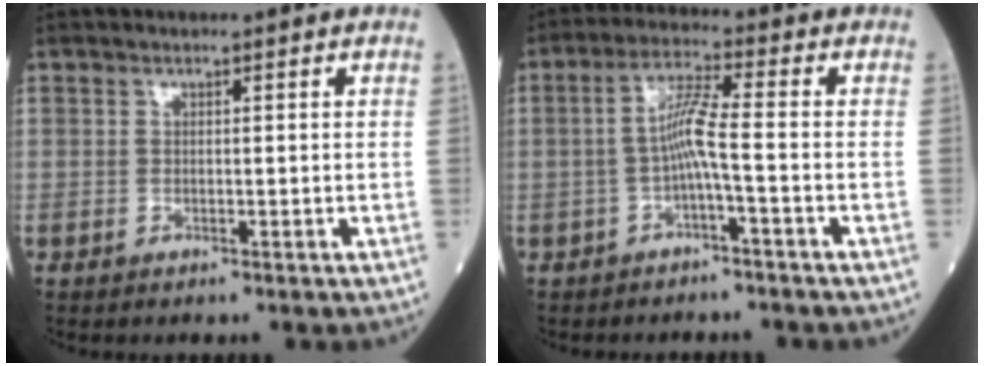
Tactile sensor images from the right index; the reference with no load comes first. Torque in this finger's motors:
{"motor_torque": [0.39, -0.33, 0.39, 0.12]}